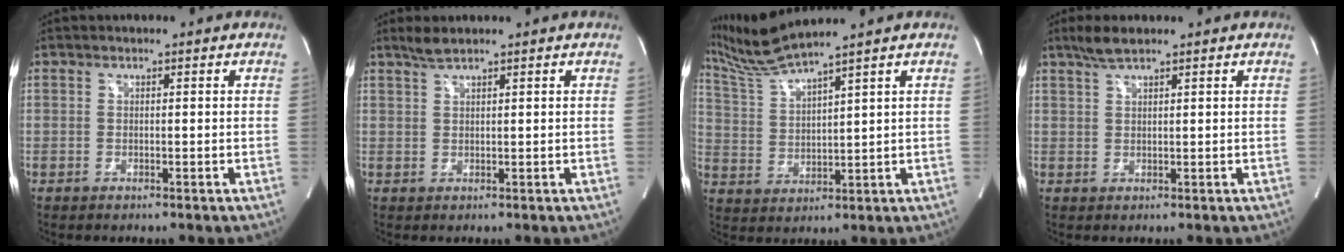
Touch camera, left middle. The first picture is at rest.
{"total": 1.8, "force": [1.6, -0.1, 0.8], "torque": [-0.023, 0.006, 0.036]}
{"total": 8.1, "force": [7.2, -1.9, 3.1], "torque": [-0.078, 0.002, 0.151]}
{"total": 3.0, "force": [2.4, 0.3, 1.8], "torque": [-0.045, 0.008, 0.050]}